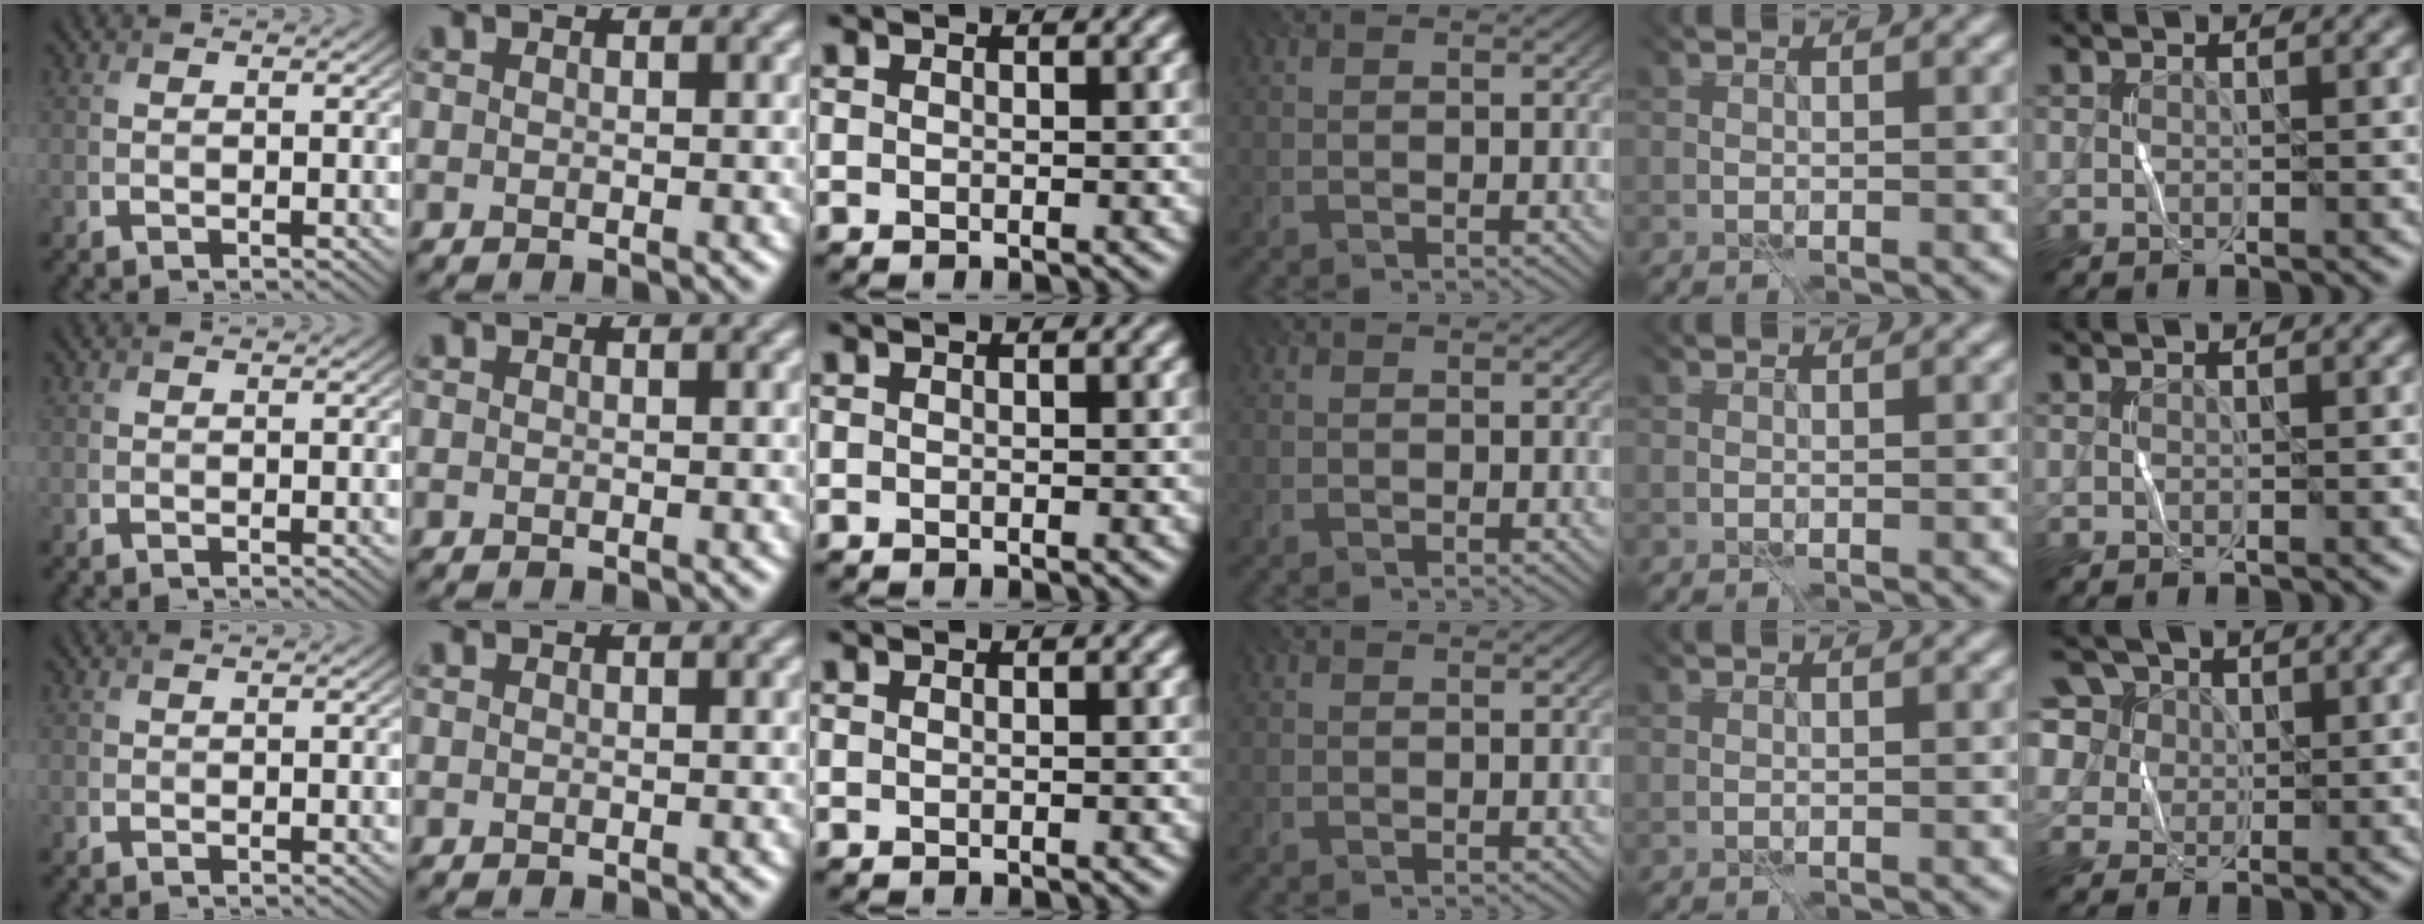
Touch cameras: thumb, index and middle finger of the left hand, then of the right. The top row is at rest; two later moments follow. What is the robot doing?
{"motion": "wrap", "object": "cellophane"}